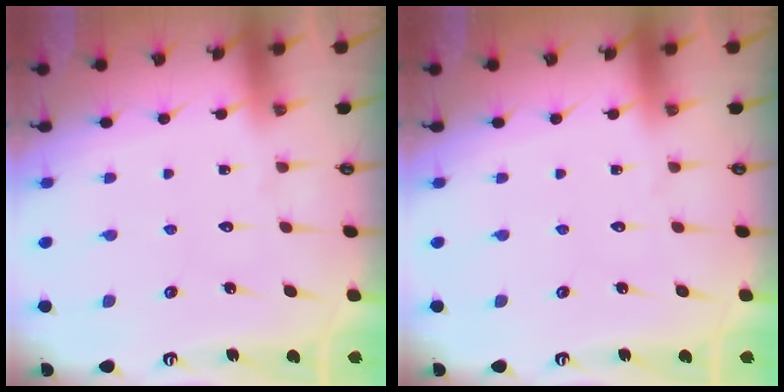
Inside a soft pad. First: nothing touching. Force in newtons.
{"total": 0.0}